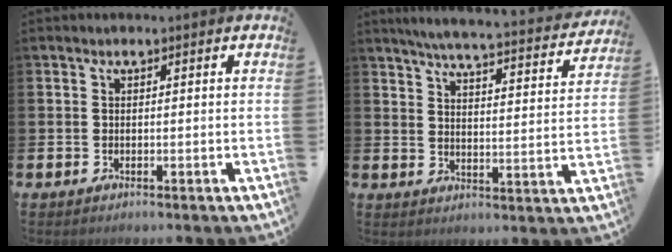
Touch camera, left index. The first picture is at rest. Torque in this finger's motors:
{"motor_torque": [0.98, -1.16, 0.17, 0.12]}